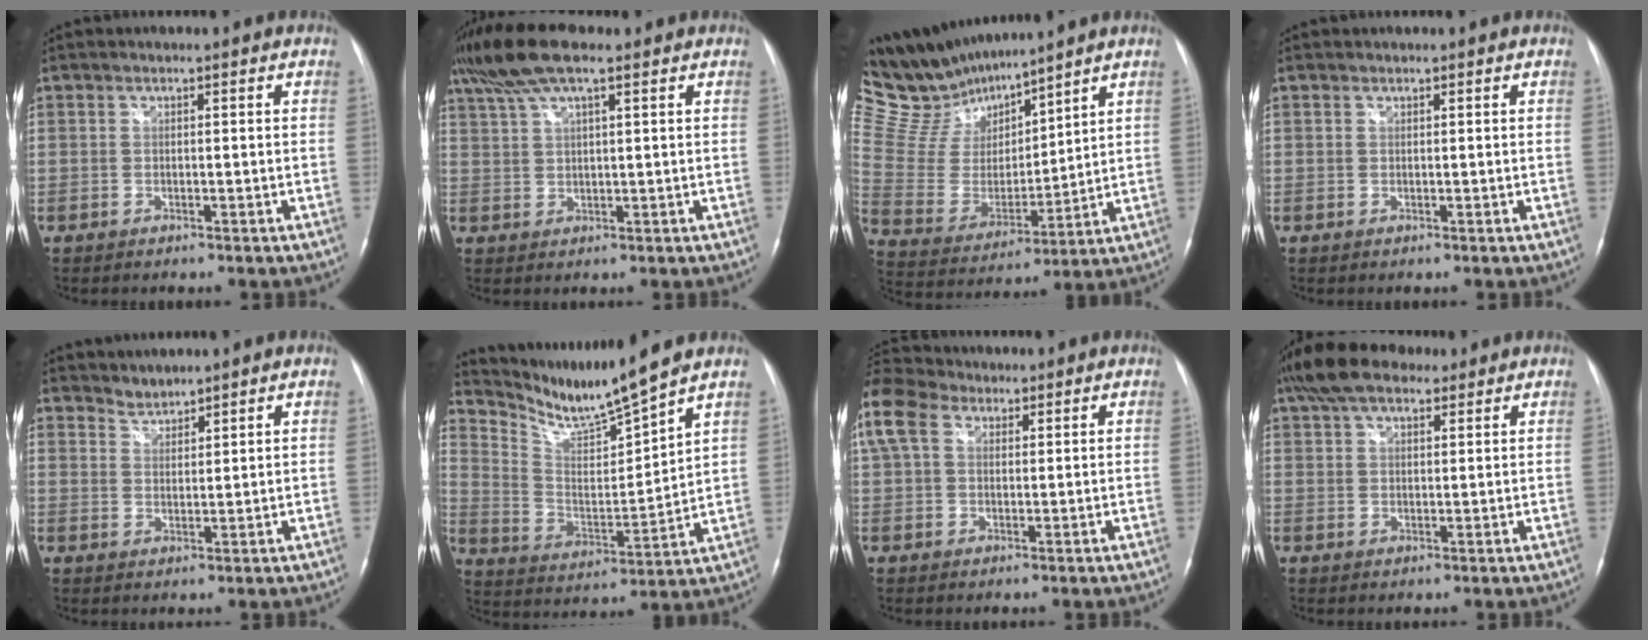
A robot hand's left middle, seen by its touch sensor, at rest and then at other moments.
{"total": 8.7, "force": [6.3, 1.6, 5.7], "torque": [-0.124, 0.030, 0.116]}
{"total": 14.4, "force": [13.5, 3.0, 4.0], "torque": [-0.101, 0.008, 0.275]}
{"total": 0.6, "force": [0.5, 0.4, 0.0], "torque": [0.001, 0.004, 0.009]}
{"total": 2.6, "force": [2.5, 0.5, -0.5], "torque": [0.010, 0.006, 0.049]}
{"total": 11.8, "force": [10.8, -1.4, 4.4], "torque": [-0.094, -0.015, 0.210]}
{"total": 13.6, "force": [7.5, 9.0, 6.9], "torque": [-0.203, 0.071, 0.146]}
{"total": 10.2, "force": [7.6, 4.2, 5.4], "torque": [-0.103, 0.038, 0.136]}